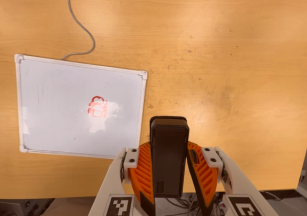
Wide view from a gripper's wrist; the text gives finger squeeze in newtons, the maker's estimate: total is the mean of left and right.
{"total": 6.1, "left": 4.8, "right": 7.4}